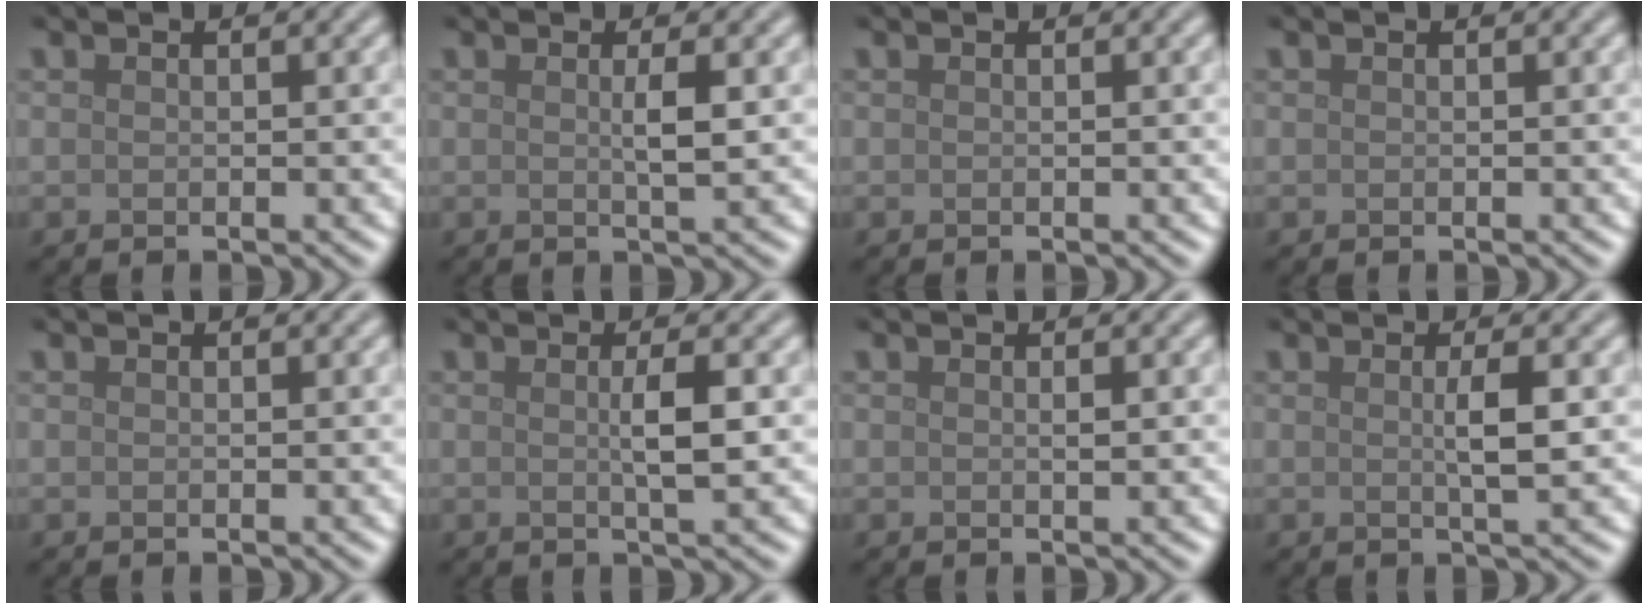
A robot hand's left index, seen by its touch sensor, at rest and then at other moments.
{"total": 1.8, "force": [0.2, 0.2, 1.7], "torque": [-0.032, 0.003, 0.000]}
{"total": 0.0}
{"total": 0.0}
{"total": 0.0}
{"total": 2.5, "force": [0.1, 0.3, 2.5], "torque": [-0.043, 0.001, 0.001]}
{"total": 0.5, "force": [0.1, 0.1, 0.5], "torque": [-0.008, 0.001, 0.001]}
{"total": 2.4, "force": [0.2, 0.3, 2.3], "torque": [-0.041, 0.002, 0.000]}